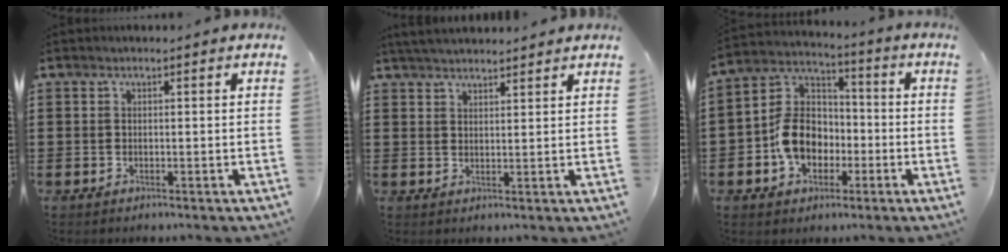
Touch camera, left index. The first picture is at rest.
{"total": 3.1, "force": [3.1, 0.1, 0.5], "torque": [-0.019, -0.003, 0.059]}
{"total": 10.0, "force": [-2.8, 7.6, 5.8], "torque": [-0.151, 0.021, -0.059]}